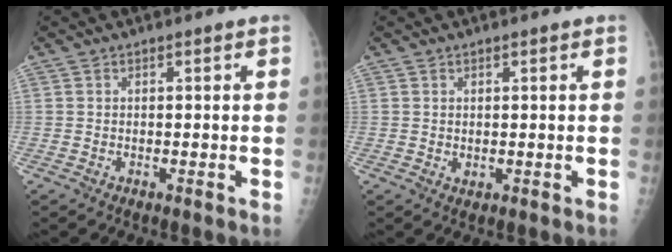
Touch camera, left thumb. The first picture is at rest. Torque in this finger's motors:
{"motor_torque": [-0.22, 0.01, 0.11, -0.04, 0.00]}